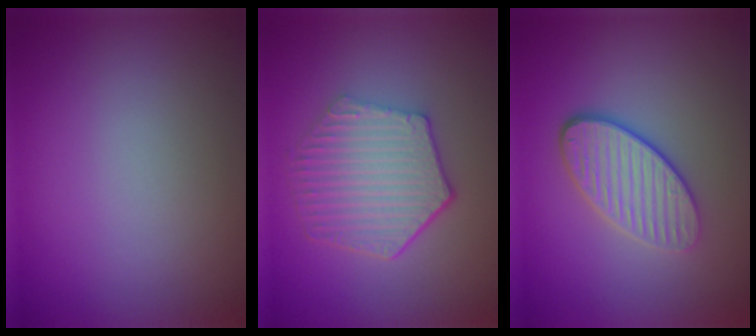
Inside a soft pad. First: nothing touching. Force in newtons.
{"total": 6.2, "press": 4.6, "slide": 4.2}
{"total": 4.1, "press": 3.3, "slide": 2.4}